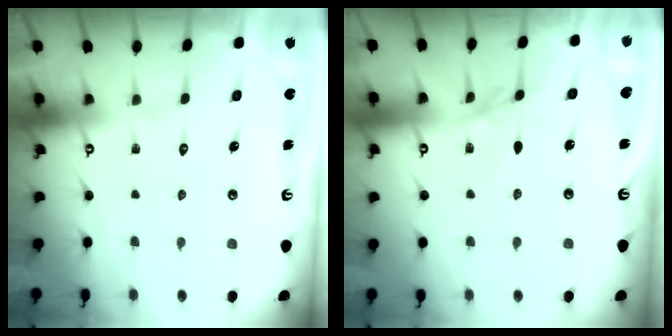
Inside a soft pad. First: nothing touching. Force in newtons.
{"total": 2.2, "press": 2.1, "slide": 0.5}